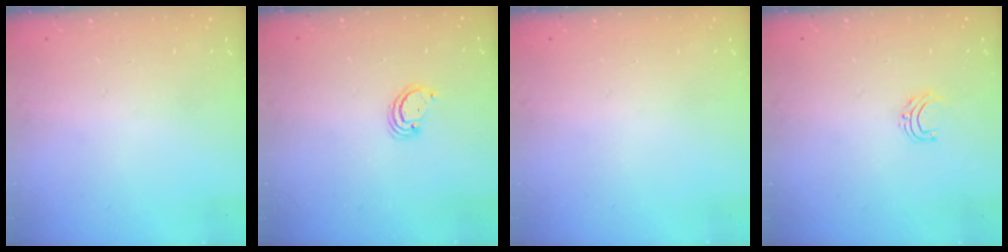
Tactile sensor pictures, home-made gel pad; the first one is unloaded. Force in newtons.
{"total": 2.4, "press": 2.4, "slide": 0.2}
{"total": 0.0}
{"total": 4.7, "press": 4.7, "slide": 0.3}